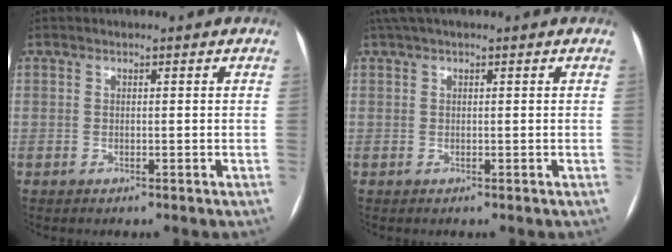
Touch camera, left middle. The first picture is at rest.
{"total": 3.5, "force": [2.6, 0.4, 2.3], "torque": [-0.042, 0.042, 0.048]}